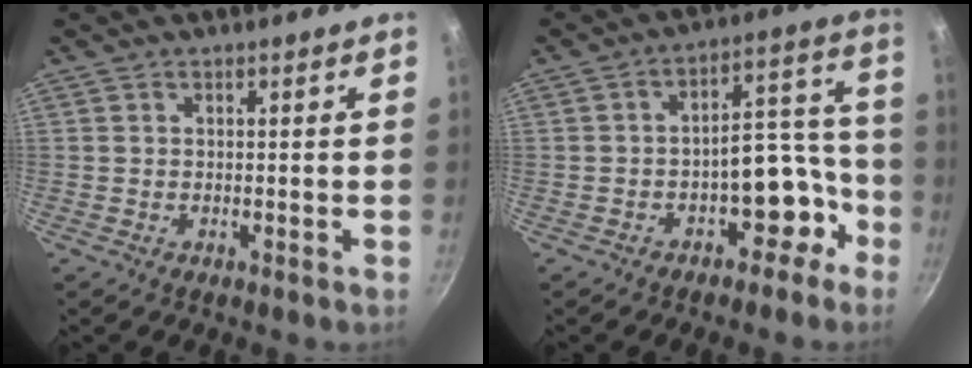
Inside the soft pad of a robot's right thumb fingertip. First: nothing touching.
{"total": 10.8, "force": [-5.1, 6.5, 7.0], "torque": [-0.032, 0.095, -0.057]}